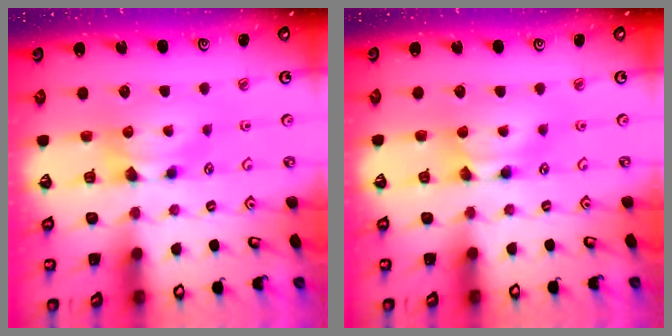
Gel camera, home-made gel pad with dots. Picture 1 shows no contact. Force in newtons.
{"total": 1.8, "press": 1.7, "slide": 0.1}